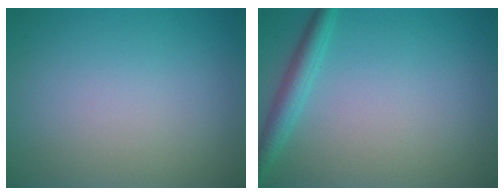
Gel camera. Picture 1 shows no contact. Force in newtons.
{"total": 2.5, "press": 2.5, "slide": 0.1}